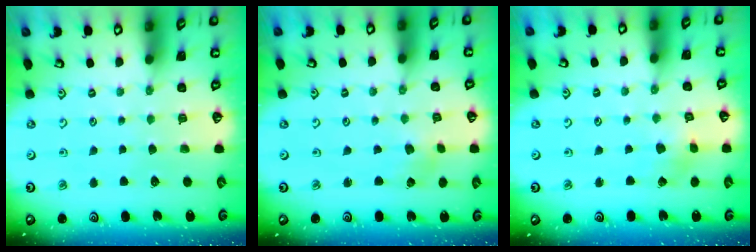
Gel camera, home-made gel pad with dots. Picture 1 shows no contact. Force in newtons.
{"total": 2.7, "press": 2.7, "slide": 0.3}
{"total": 2.9, "press": 2.8, "slide": 0.2}